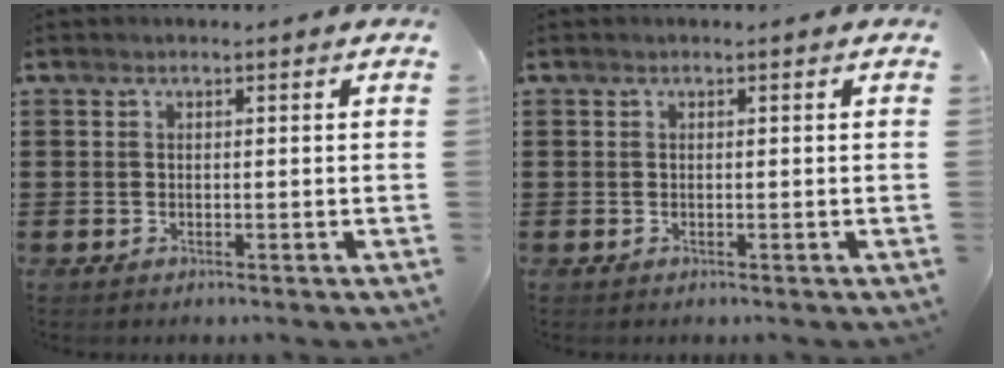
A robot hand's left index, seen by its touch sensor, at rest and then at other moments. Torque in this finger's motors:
{"motor_torque": [0.00, 0.00, 0.02, 0.00]}